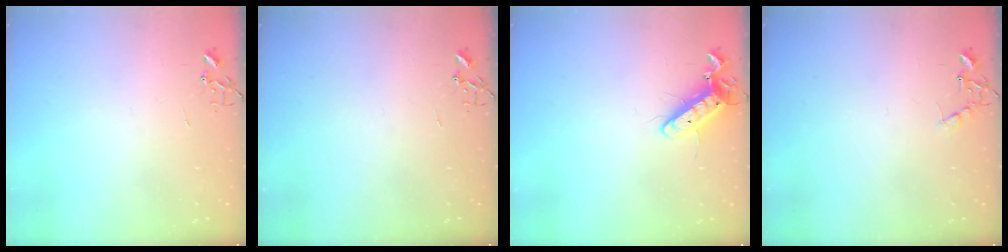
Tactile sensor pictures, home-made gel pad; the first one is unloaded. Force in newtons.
{"total": 0.0}
{"total": 11.6, "press": 11.5, "slide": 1.5}
{"total": 6.8, "press": 6.8, "slide": 0.3}